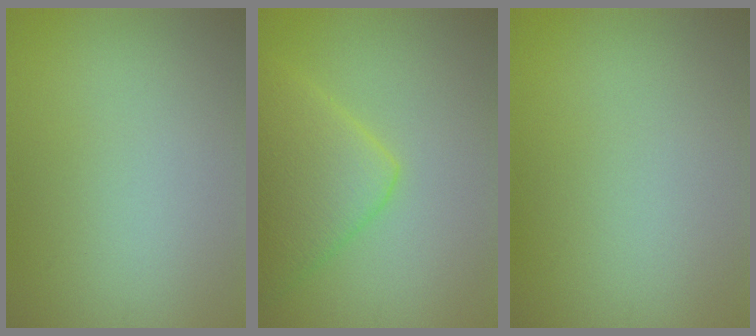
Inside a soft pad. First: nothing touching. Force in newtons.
{"total": 5.7, "press": 5.7, "slide": 0.3}
{"total": 0.0}